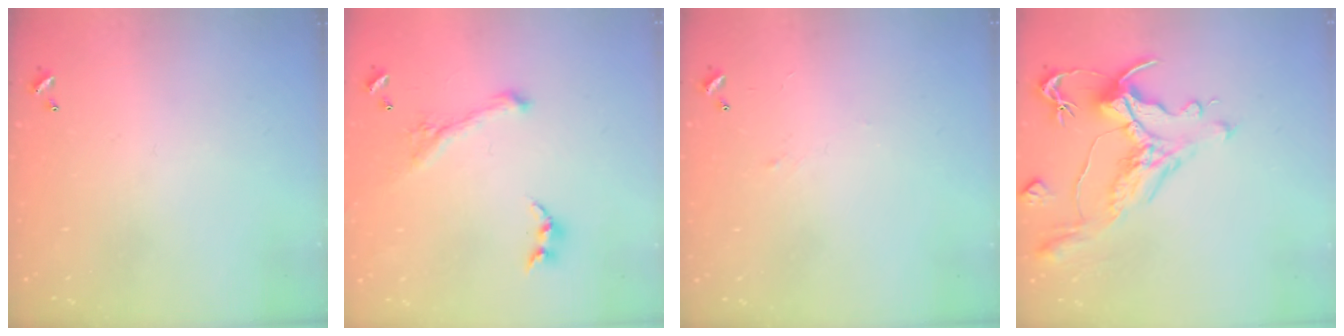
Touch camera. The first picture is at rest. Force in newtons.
{"total": 1.3, "press": 0.5, "slide": 1.2}
{"total": 2.7, "press": 2.6, "slide": 0.4}
{"total": 2.4, "press": 1.9, "slide": 1.4}